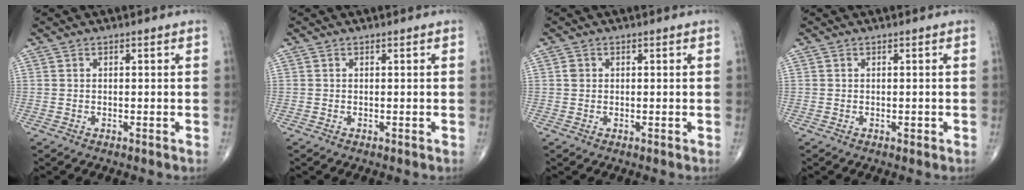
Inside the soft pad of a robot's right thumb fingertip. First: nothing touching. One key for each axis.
{"total": 0.0}
{"total": 1.0, "fx": 0.1, "fy": 0.9, "fz": 0.4, "tx": -0.005, "ty": 0.001, "tz": 0.002}
{"total": 0.5, "fx": -0.2, "fy": 0.3, "fz": 0.3, "tx": 0.002, "ty": 0.002, "tz": -0.006}